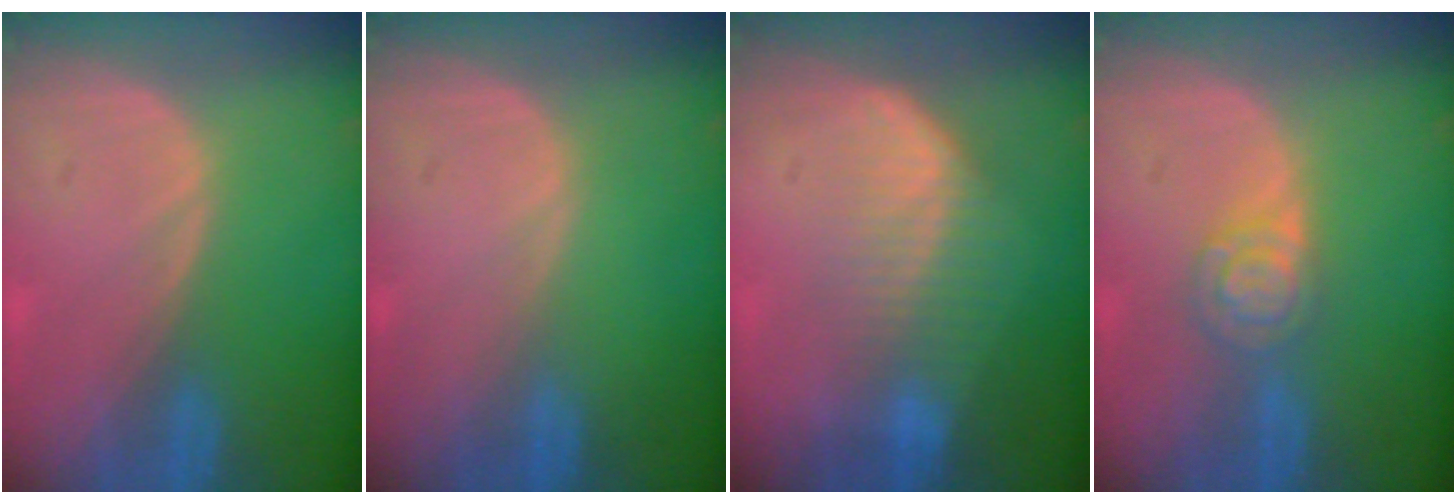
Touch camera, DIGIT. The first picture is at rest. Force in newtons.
{"total": 0.0}
{"total": 6.8, "press": 6.4, "slide": 2.3}
{"total": 4.6, "press": 4.2, "slide": 1.9}